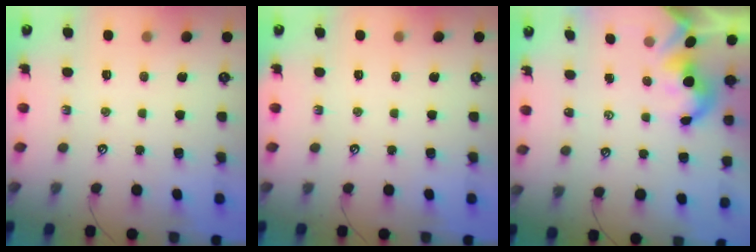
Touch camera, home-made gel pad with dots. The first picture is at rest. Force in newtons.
{"total": 0.0}
{"total": 2.7, "press": 2.7, "slide": 0.1}